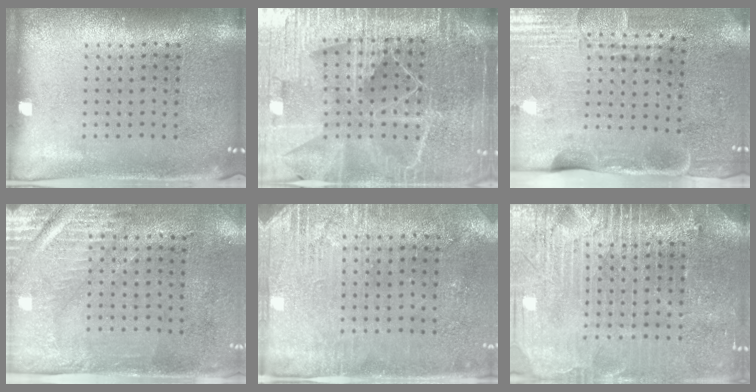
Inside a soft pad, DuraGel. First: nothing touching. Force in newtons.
{"total": 5.8, "press": 5.1, "slide": 2.8}
{"total": 4.3, "press": 3.6, "slide": 2.4}
{"total": 2.9, "press": 2.5, "slide": 1.5}
{"total": 2.8, "press": 2.5, "slide": 1.2}
{"total": 3.8, "press": 3.5, "slide": 1.5}